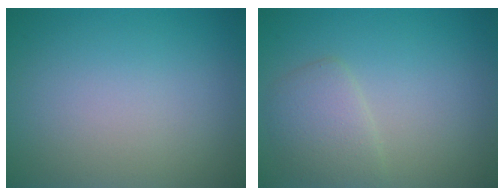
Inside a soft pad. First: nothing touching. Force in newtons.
{"total": 2.6, "press": 2.6, "slide": 0.3}